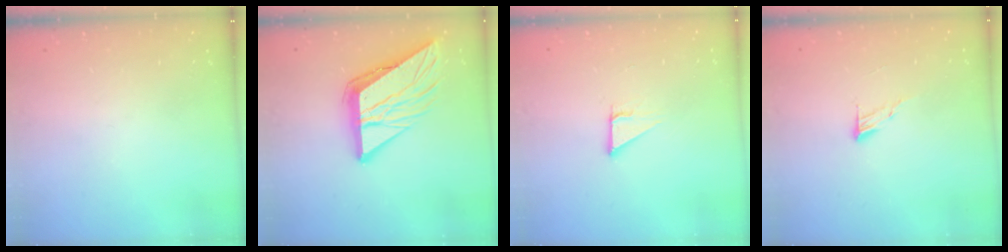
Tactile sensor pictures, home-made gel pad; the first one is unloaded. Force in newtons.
{"total": 15.9, "press": 15.9, "slide": 1.6}
{"total": 2.9, "press": 2.9, "slide": 0.1}
{"total": 5.6, "press": 5.6, "slide": 0.4}